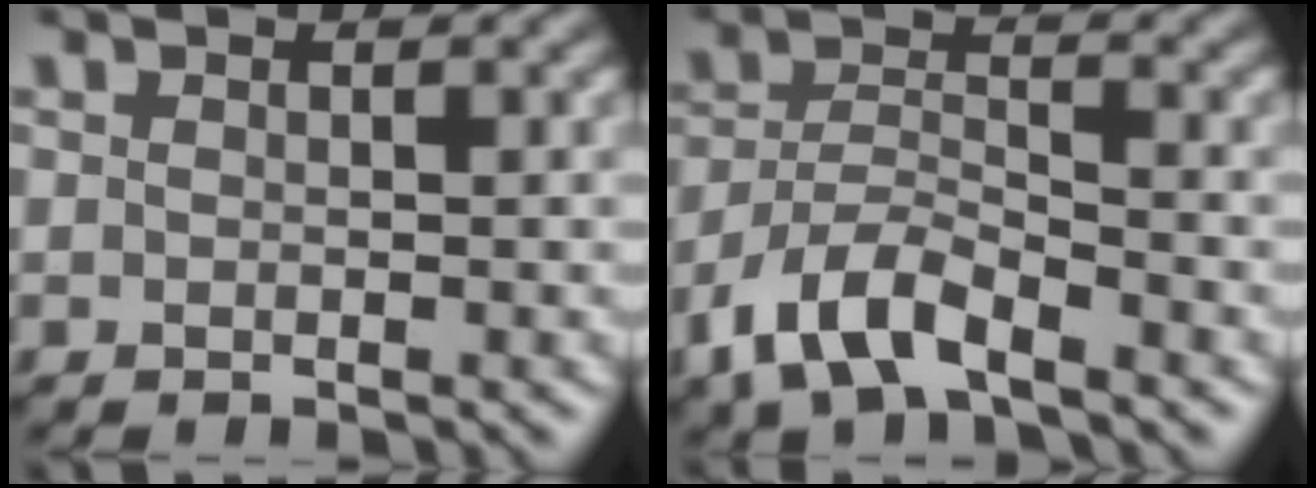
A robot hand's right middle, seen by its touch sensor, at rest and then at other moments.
{"total": 6.1, "force": [-4.1, 2.4, 3.9], "torque": [-0.078, 0.000, -0.086]}